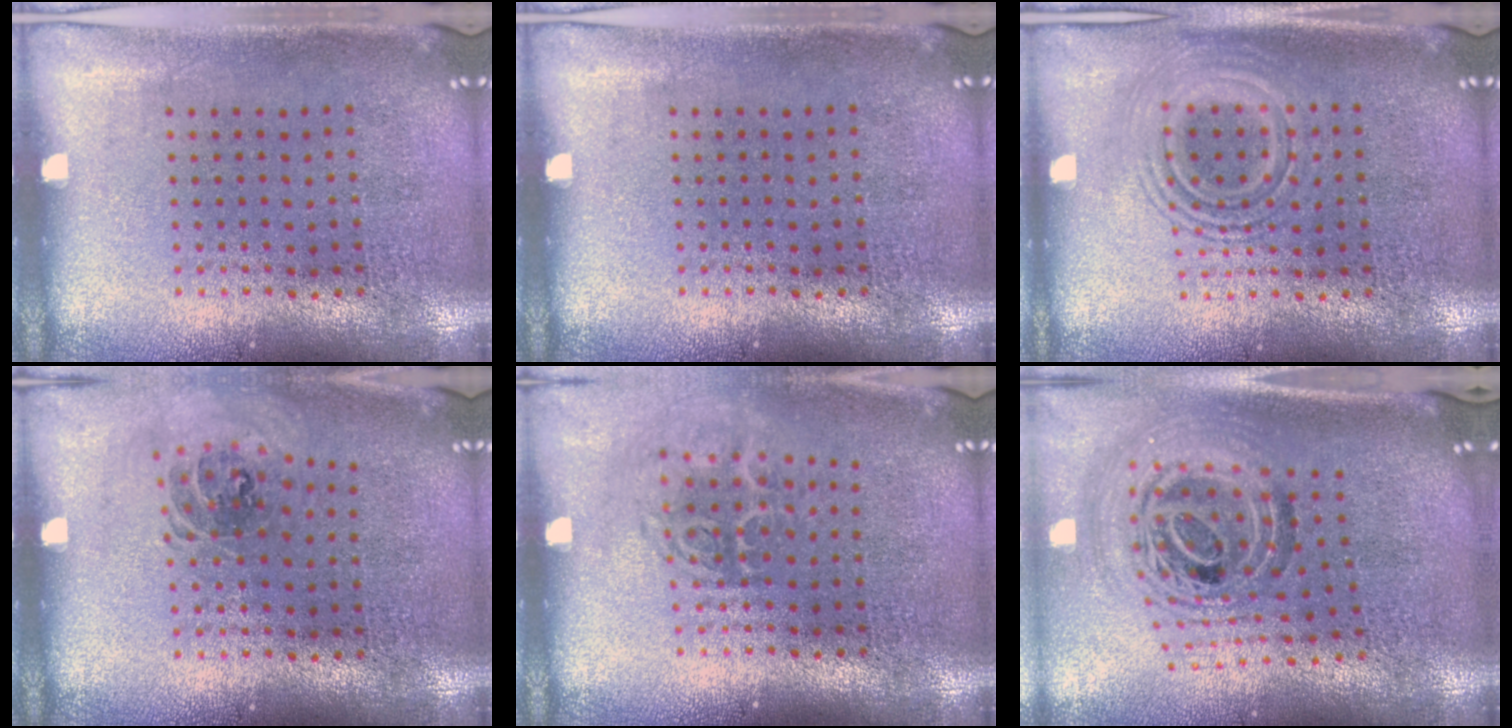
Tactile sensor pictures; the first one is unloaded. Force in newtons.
{"total": 0.0}
{"total": 2.6, "press": 2.6, "slide": 0.5}
{"total": 0.9, "press": 0.9, "slide": 0.2}
{"total": 1.8, "press": 1.2, "slide": 1.3}
{"total": 1.9, "press": 1.5, "slide": 1.2}